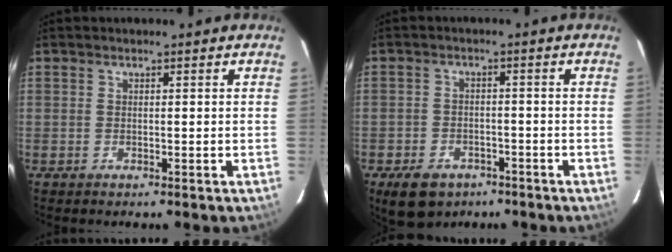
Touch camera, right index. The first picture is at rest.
{"total": 8.7, "force": [-5.6, 5.6, 3.6], "torque": [-0.091, 0.006, -0.078]}